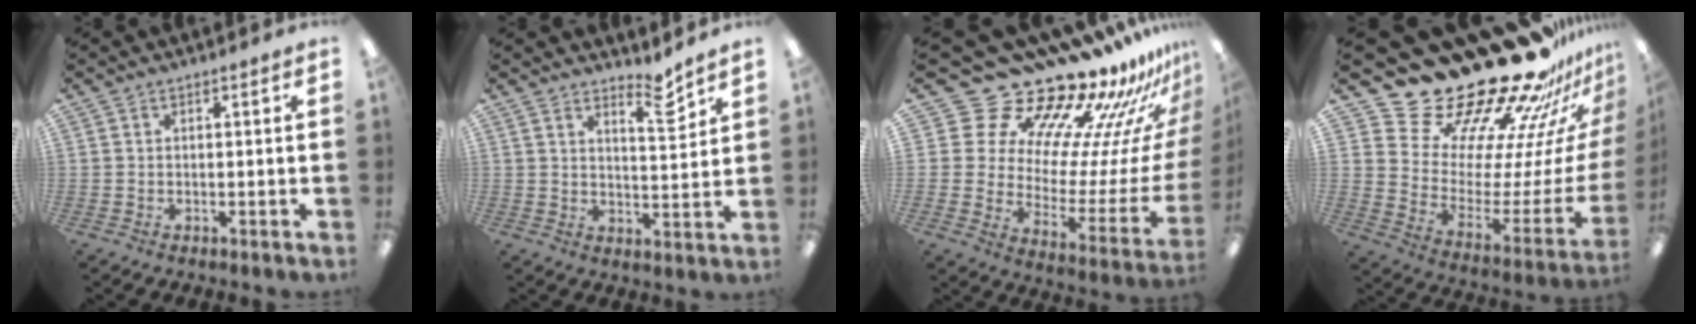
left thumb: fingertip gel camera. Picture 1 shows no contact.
{"total": 7.0, "force": [5.5, 1.5, 4.0], "torque": [-0.046, -0.041, 0.088]}
{"total": 23.5, "force": [19.3, 9.8, 9.0], "torque": [-0.129, -0.174, 0.350]}
{"total": 27.8, "force": [24.8, 8.9, 8.7], "torque": [-0.115, -0.220, 0.450]}